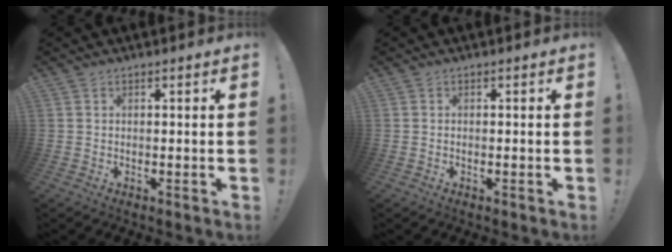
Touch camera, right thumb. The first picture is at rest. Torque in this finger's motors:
{"motor_torque": [-0.27, -0.38, -0.17, 0.07, 0.04]}